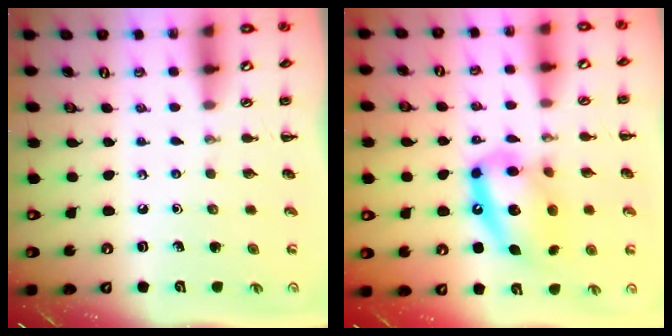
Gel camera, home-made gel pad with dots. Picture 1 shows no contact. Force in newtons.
{"total": 15.8, "press": 15.3, "slide": 3.9}